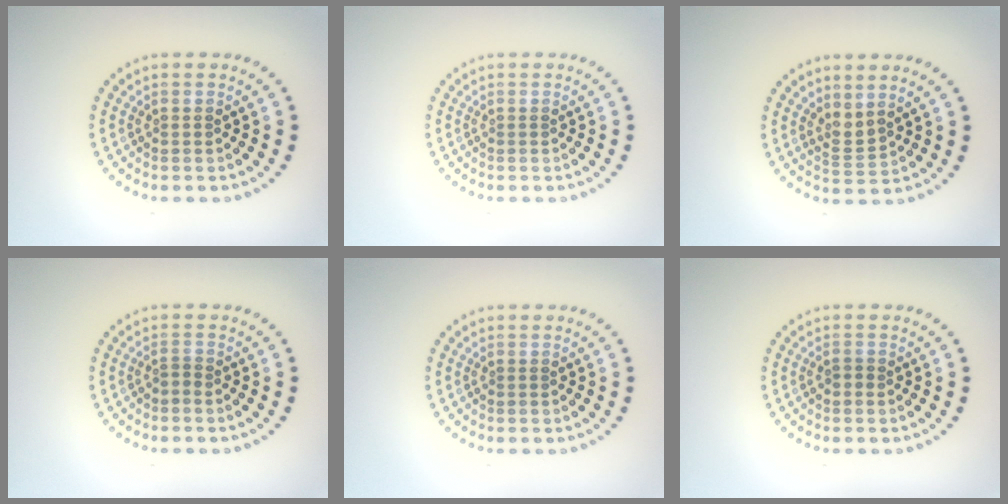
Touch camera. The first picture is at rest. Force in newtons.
{"total": 0.0}
{"total": 1.6, "press": 1.2, "slide": 1.0}
{"total": 0.7, "press": 0.3, "slide": 0.6}
{"total": 0.0}
{"total": 0.7, "press": 0.6, "slide": 0.3}